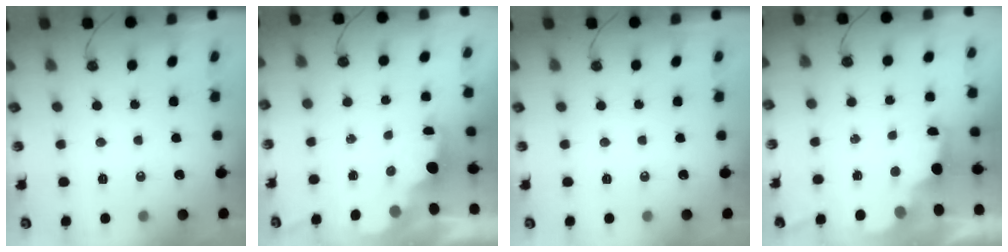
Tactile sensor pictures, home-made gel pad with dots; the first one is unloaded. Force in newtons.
{"total": 2.1, "press": 2.0, "slide": 0.7}
{"total": 0.0}
{"total": 2.6, "press": 2.5, "slide": 0.9}